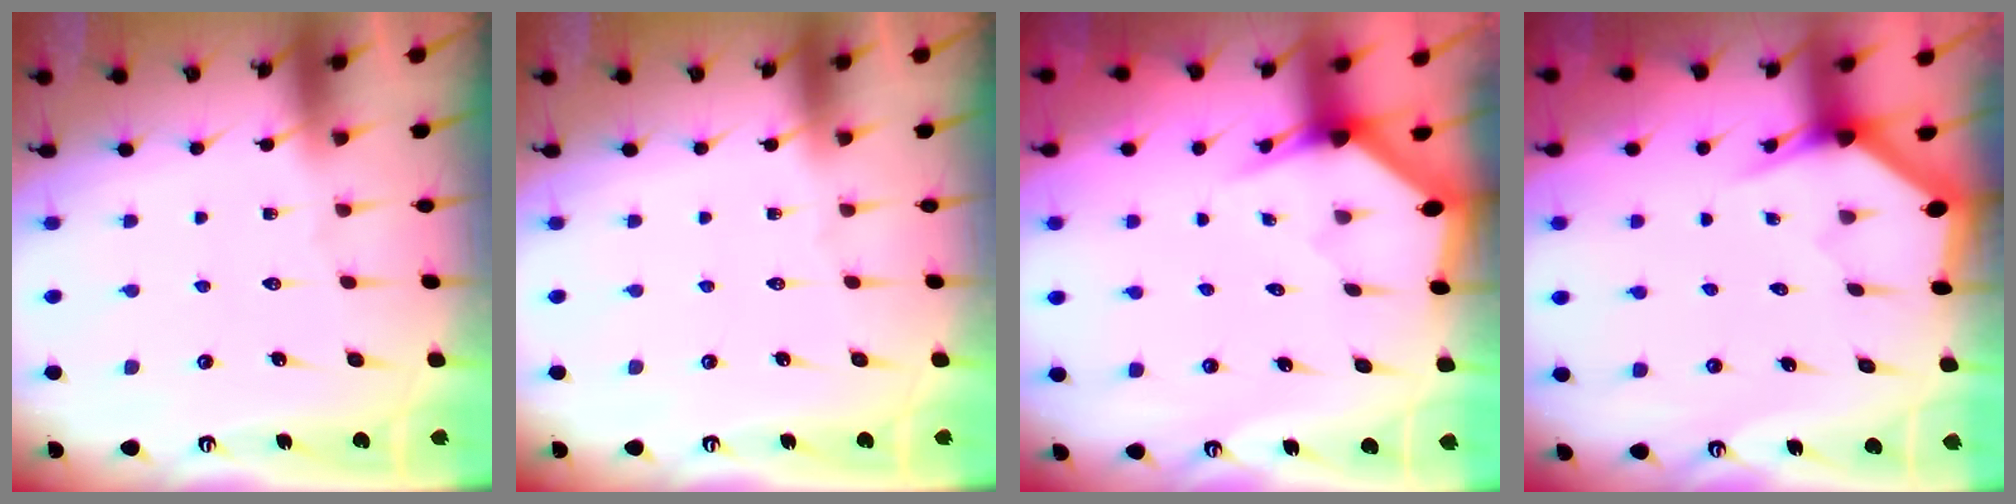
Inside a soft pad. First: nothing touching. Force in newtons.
{"total": 0.0}
{"total": 3.9, "press": 3.9, "slide": 0.1}
{"total": 3.0, "press": 3.0, "slide": 0.0}